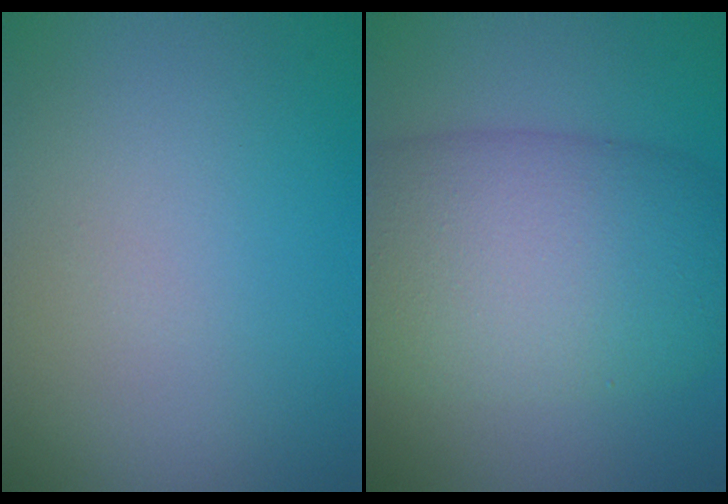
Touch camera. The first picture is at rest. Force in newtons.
{"total": 11.5, "press": 11.5, "slide": 0.5}